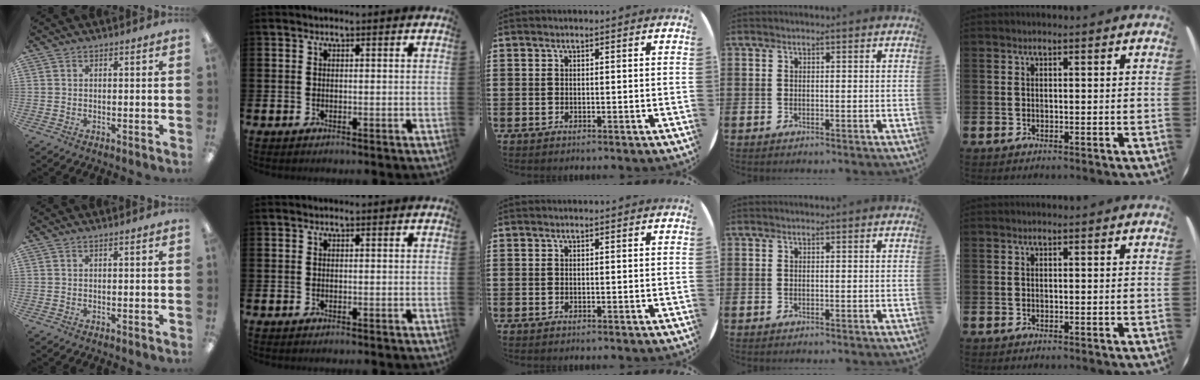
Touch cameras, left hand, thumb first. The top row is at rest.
{}